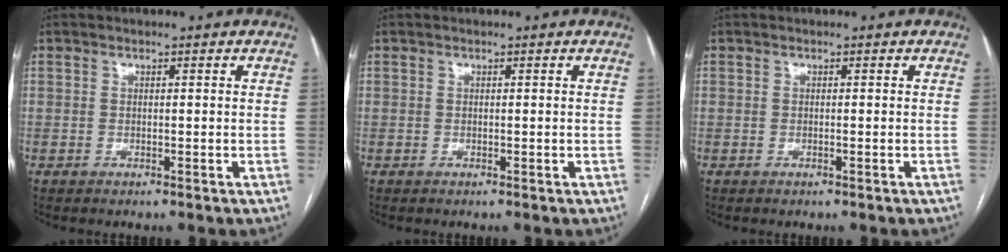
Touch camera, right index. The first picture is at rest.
{"total": 0.0}
{"total": 0.0}